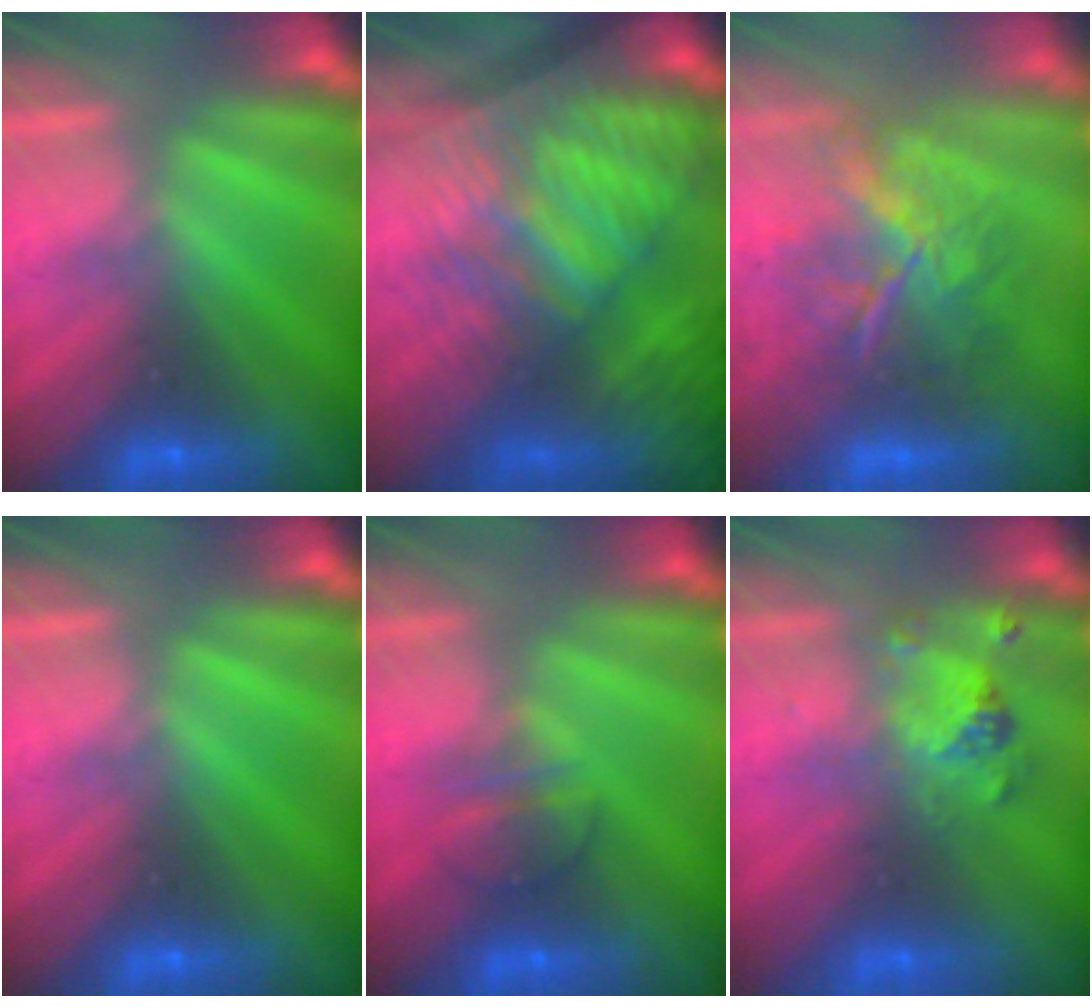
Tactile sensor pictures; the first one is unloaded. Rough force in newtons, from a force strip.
{"total": 8.4}
{"total": 7.8}
{"total": 0.0}
{"total": 2.4}
{"total": 2.4}